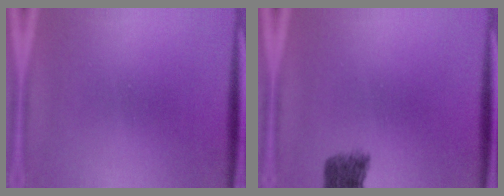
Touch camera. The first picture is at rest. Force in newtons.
{"total": 4.3}